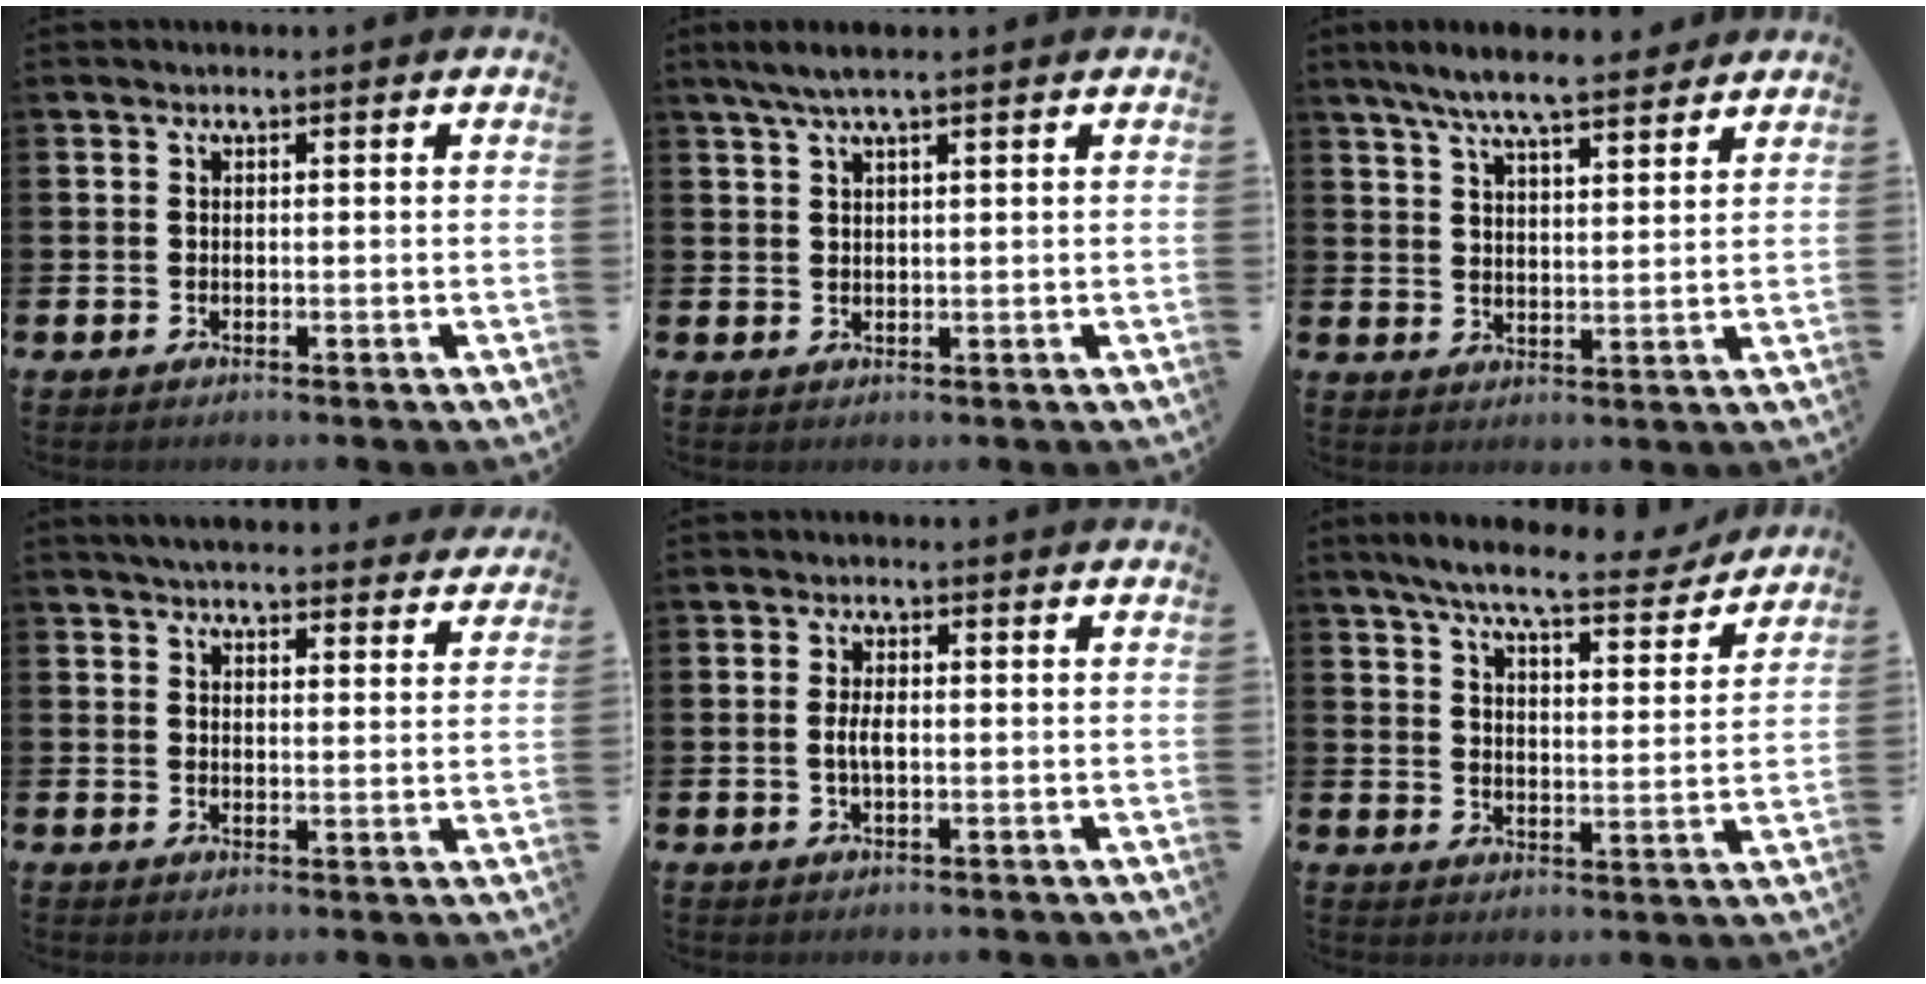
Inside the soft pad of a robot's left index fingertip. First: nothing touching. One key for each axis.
{"total": 3.2, "fx": 2.4, "fy": 0.4, "fz": 2.1, "tx": -0.046, "ty": 0.001, "tz": 0.042}
{"total": 7.5, "fx": 6.9, "fy": 1.0, "fz": 2.8, "tx": -0.065, "ty": -0.026, "tz": 0.125}
{"total": 4.6, "fx": 4.5, "fy": 0.6, "fz": 0.8, "tx": -0.025, "ty": -0.021, "tz": 0.081}
{"total": 2.3, "fx": -0.1, "fy": 0.9, "fz": 2.2, "tx": -0.043, "ty": 0.002, "tz": -0.003}
{"total": 8.0, "fx": 7.2, "fy": 0.8, "fz": 3.3, "tx": -0.072, "ty": -0.042, "tz": 0.120}